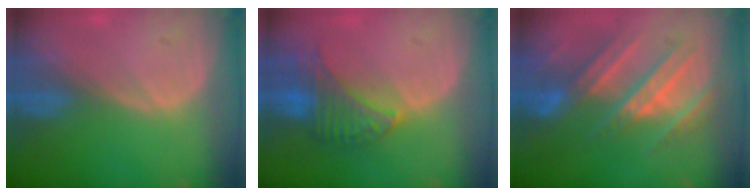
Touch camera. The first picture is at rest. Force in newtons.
{"total": 7.0, "press": 6.8, "slide": 1.5}
{"total": 9.3, "press": 9.2, "slide": 1.5}